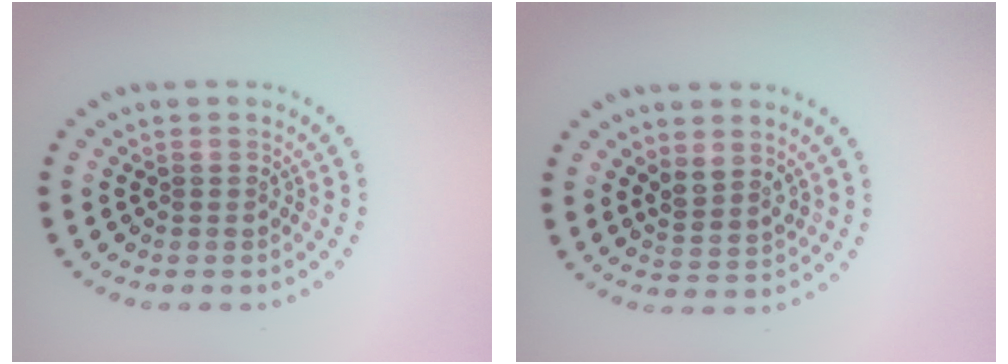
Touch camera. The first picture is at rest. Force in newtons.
{"total": 2.2, "press": 1.8, "slide": 1.3}